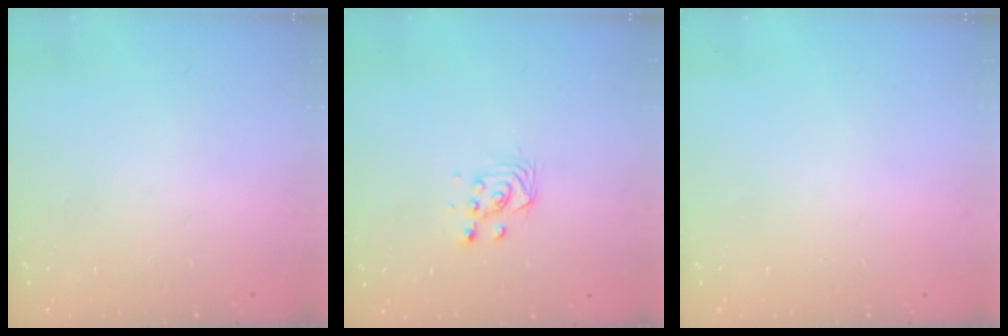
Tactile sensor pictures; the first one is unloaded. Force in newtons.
{"total": 3.7, "press": 3.4, "slide": 1.4}
{"total": 0.0}